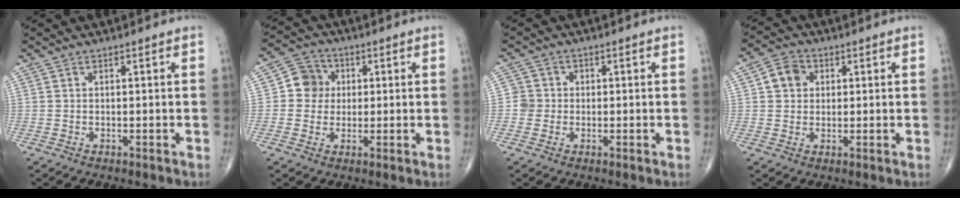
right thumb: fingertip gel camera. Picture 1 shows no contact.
{"total": 6.4, "force": [0.6, 6.0, 2.1], "torque": [-0.005, 0.008, 0.000]}
{"total": 2.9, "force": [-0.3, 2.9, 0.2], "torque": [0.023, 0.010, -0.011]}
{"total": 5.1, "force": [1.2, 4.4, 2.4], "torque": [-0.025, 0.006, 0.014]}